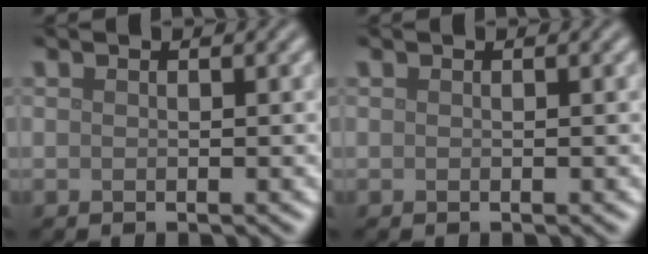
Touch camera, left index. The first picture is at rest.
{"total": 0.0}